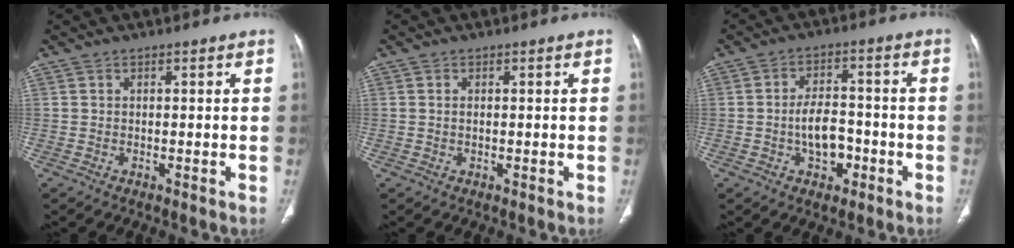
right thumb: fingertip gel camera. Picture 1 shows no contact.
{"total": 0.6, "force": [0.1, 0.3, 0.6], "torque": [-0.014, 0.003, 0.003]}
{"total": 7.0, "force": [-2.2, 4.5, 4.9], "torque": [-0.062, 0.027, -0.035]}